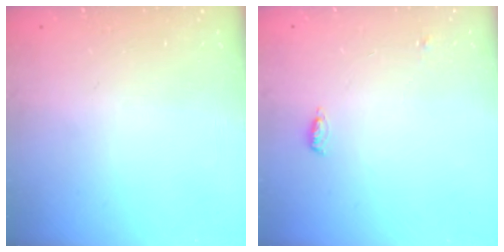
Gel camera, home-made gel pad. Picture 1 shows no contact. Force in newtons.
{"total": 4.5, "press": 4.3, "slide": 1.2}